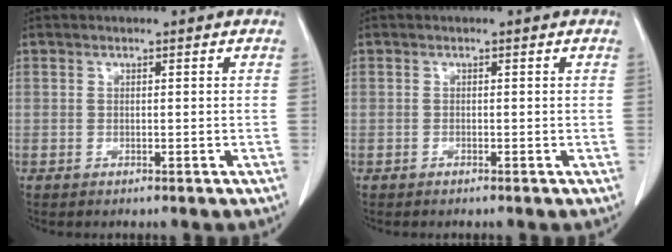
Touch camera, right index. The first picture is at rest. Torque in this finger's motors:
{"motor_torque": [0.03, -0.02, -0.01, 0.01]}